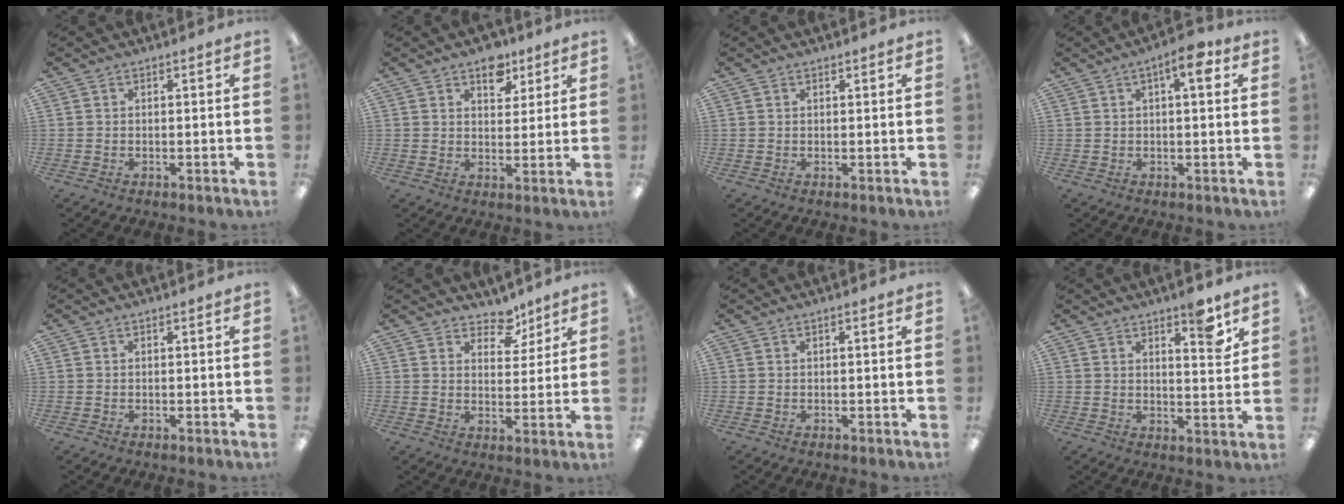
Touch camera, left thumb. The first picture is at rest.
{"total": 7.7, "force": [5.2, 4.6, 3.3], "torque": [-0.023, -0.027, 0.086]}
{"total": 0.6, "force": [0.5, 0.2, 0.1], "torque": [-0.002, 0.001, 0.010]}
{"total": 6.6, "force": [2.9, 2.0, 5.6], "torque": [-0.076, -0.008, 0.041]}
{"total": 0.0}
{"total": 5.7, "force": [4.4, 3.2, 1.6], "torque": [-0.005, -0.029, 0.074]}
{"total": 0.7, "force": [0.2, 0.1, 0.6], "torque": [-0.012, 0.001, 0.003]}
{"total": 7.0, "force": [5.0, 1.9, 4.5], "torque": [-0.038, -0.038, 0.074]}